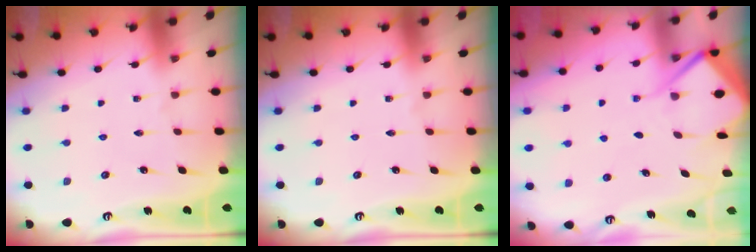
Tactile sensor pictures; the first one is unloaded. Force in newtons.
{"total": 0.0}
{"total": 6.4, "press": 6.4, "slide": 0.5}